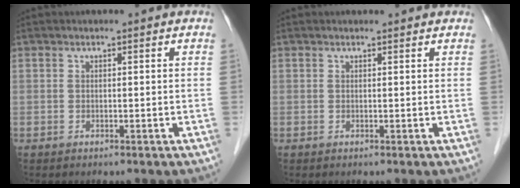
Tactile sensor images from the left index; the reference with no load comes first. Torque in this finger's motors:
{"motor_torque": [0.25, -0.14, -0.02, -0.01]}